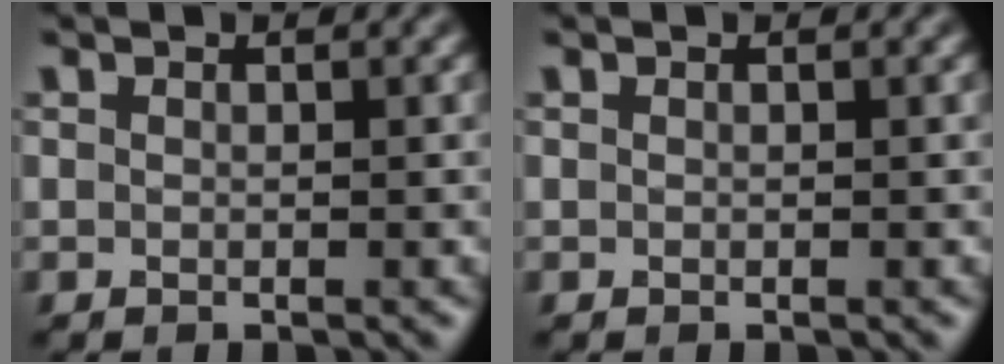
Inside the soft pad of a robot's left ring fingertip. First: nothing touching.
{"total": 0.0}